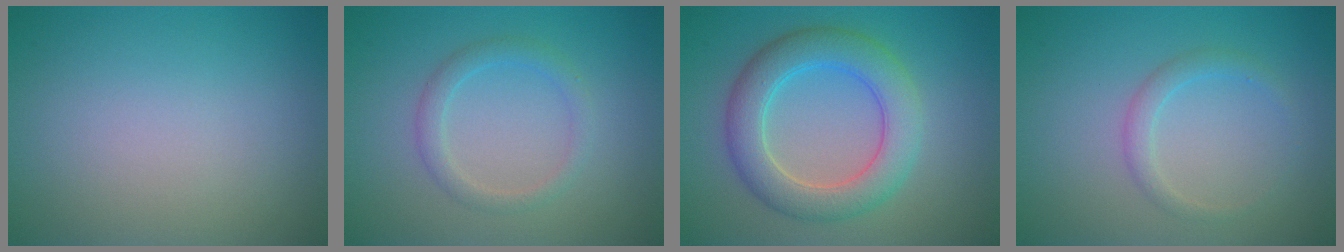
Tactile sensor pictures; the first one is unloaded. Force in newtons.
{"total": 2.0, "press": 2.0, "slide": 0.1}
{"total": 5.8, "press": 5.8, "slide": 0.3}
{"total": 1.6, "press": 1.6, "slide": 0.1}